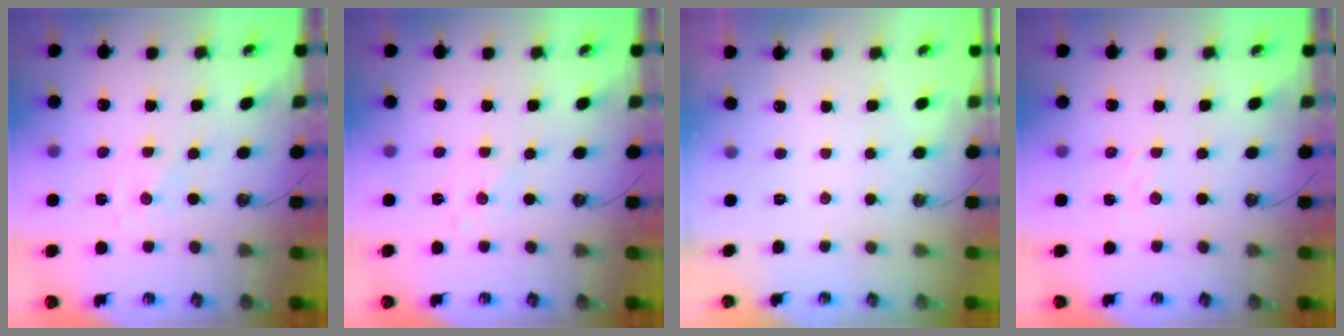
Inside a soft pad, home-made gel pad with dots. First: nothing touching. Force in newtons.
{"total": 1.1, "press": 1.1, "slide": 0.2}
{"total": 0.0}
{"total": 1.5, "press": 1.4, "slide": 0.3}